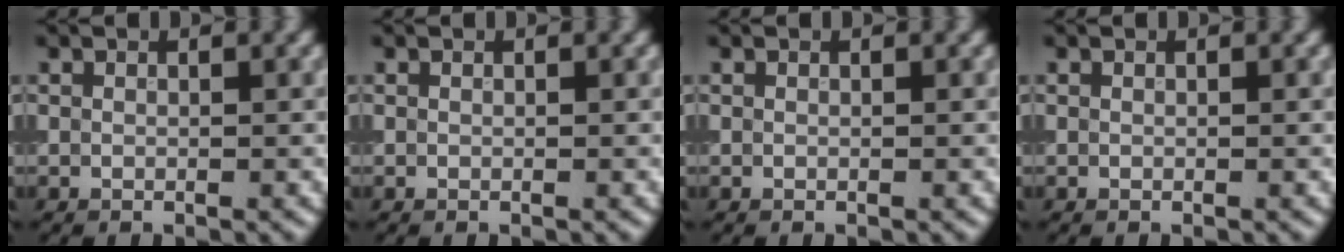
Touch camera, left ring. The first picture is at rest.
{"total": 0.0}
{"total": 0.0}
{"total": 0.0}